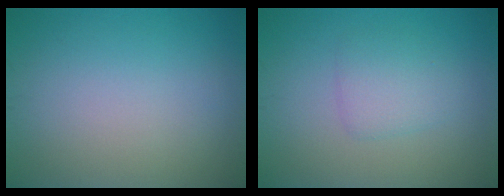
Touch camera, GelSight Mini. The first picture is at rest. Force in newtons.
{"total": 2.3, "press": 2.3, "slide": 0.1}